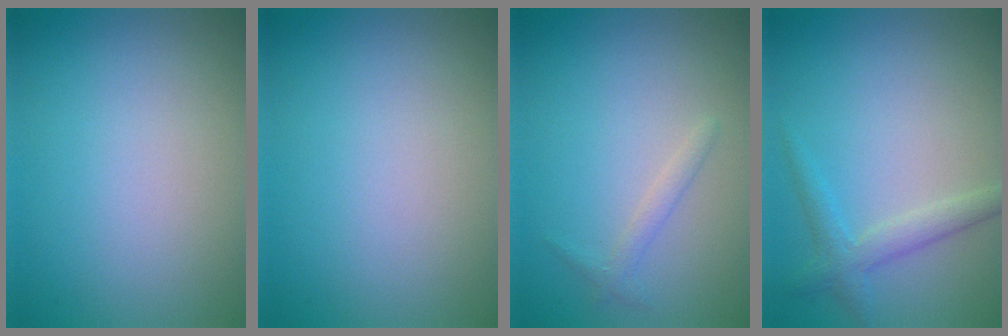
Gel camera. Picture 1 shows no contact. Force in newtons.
{"total": 0.0}
{"total": 1.1, "press": 1.1, "slide": 0.1}
{"total": 2.3, "press": 2.3, "slide": 0.1}